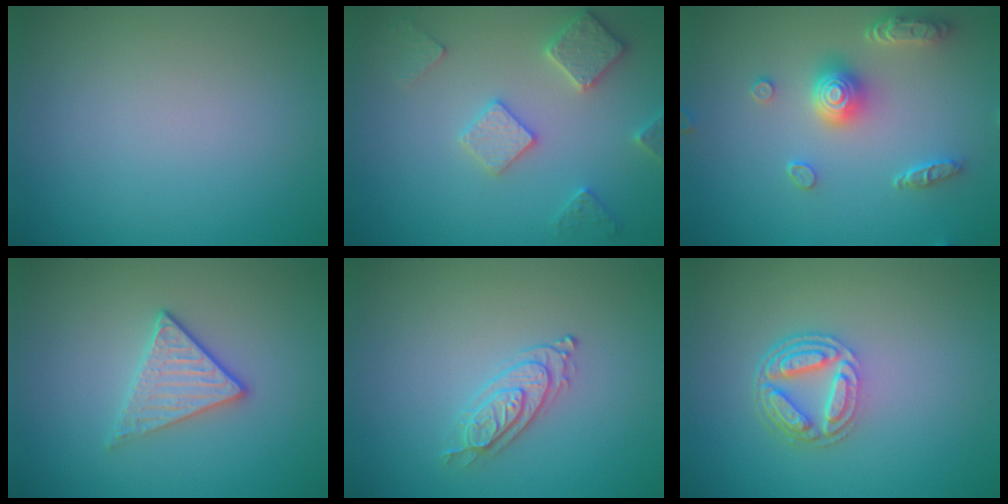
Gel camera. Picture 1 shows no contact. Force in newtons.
{"total": 3.8, "press": 3.7, "slide": 0.8}
{"total": 4.5, "press": 3.8, "slide": 2.5}
{"total": 2.3, "press": 2.0, "slide": 1.0}
{"total": 2.2, "press": 2.1, "slide": 0.7}
{"total": 4.4, "press": 3.3, "slide": 2.9}